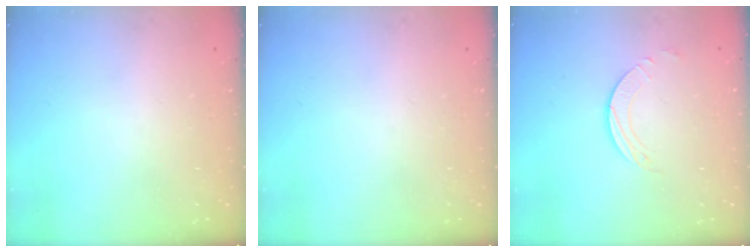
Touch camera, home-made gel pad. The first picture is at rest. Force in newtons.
{"total": 0.0}
{"total": 2.0, "press": 1.9, "slide": 0.3}